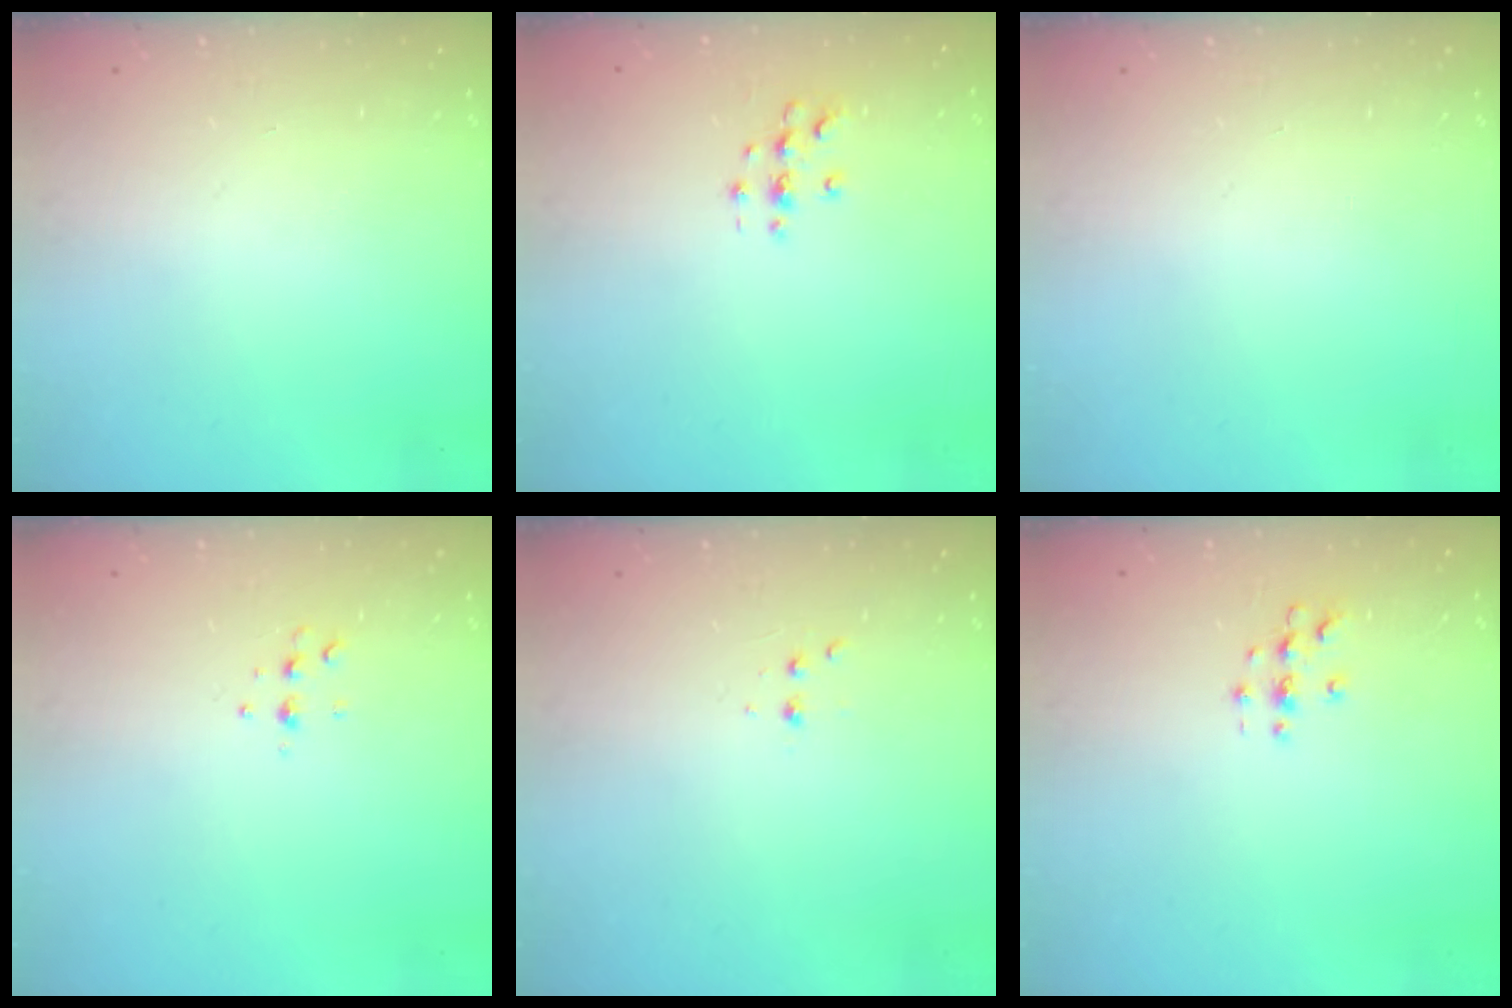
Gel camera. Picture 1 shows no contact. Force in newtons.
{"total": 3.0, "press": 3.0, "slide": 0.3}
{"total": 0.0}
{"total": 4.7, "press": 4.6, "slide": 0.6}
{"total": 2.9, "press": 2.7, "slide": 1.0}
{"total": 3.1, "press": 3.1, "slide": 0.3}